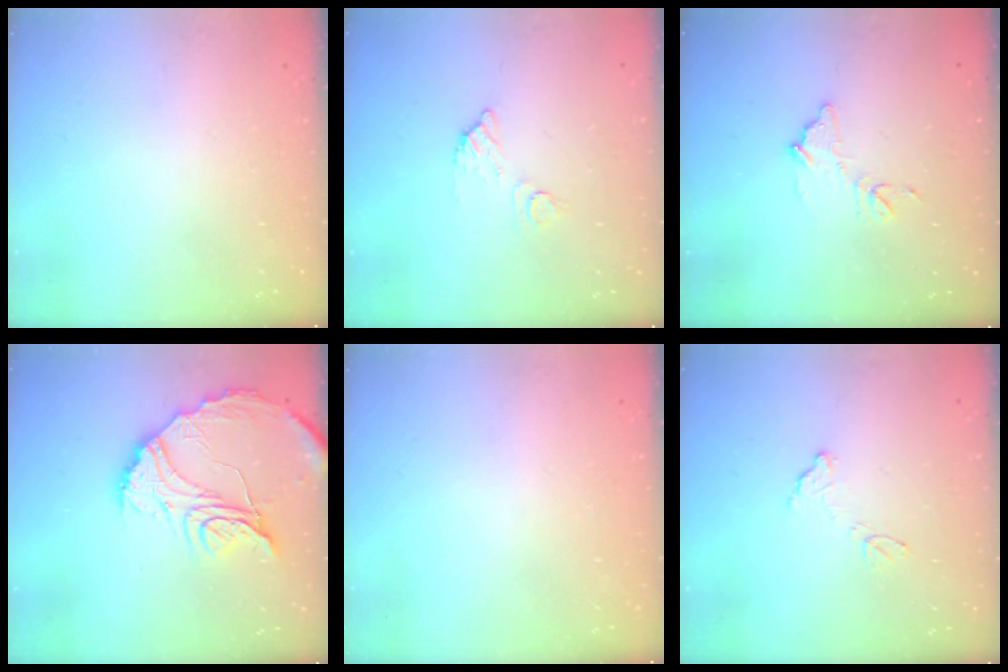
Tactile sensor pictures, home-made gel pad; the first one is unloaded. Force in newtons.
{"total": 5.0, "press": 5.0, "slide": 0.3}
{"total": 9.4, "press": 9.4, "slide": 0.5}
{"total": 16.7, "press": 16.7, "slide": 1.3}
{"total": 0.0}
{"total": 8.8, "press": 8.8, "slide": 0.5}